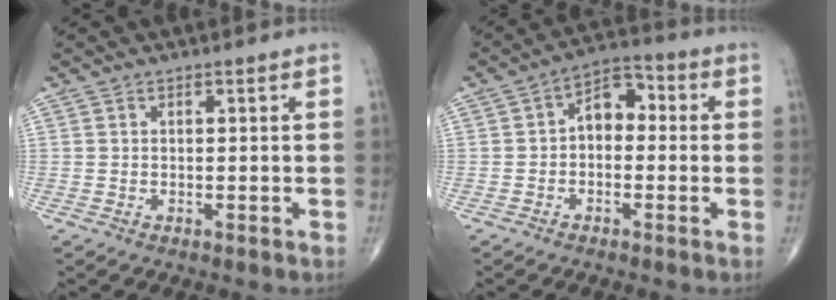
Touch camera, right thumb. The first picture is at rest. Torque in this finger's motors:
{"motor_torque": [-0.06, 0.28, 0.61, 0.03, 0.02]}